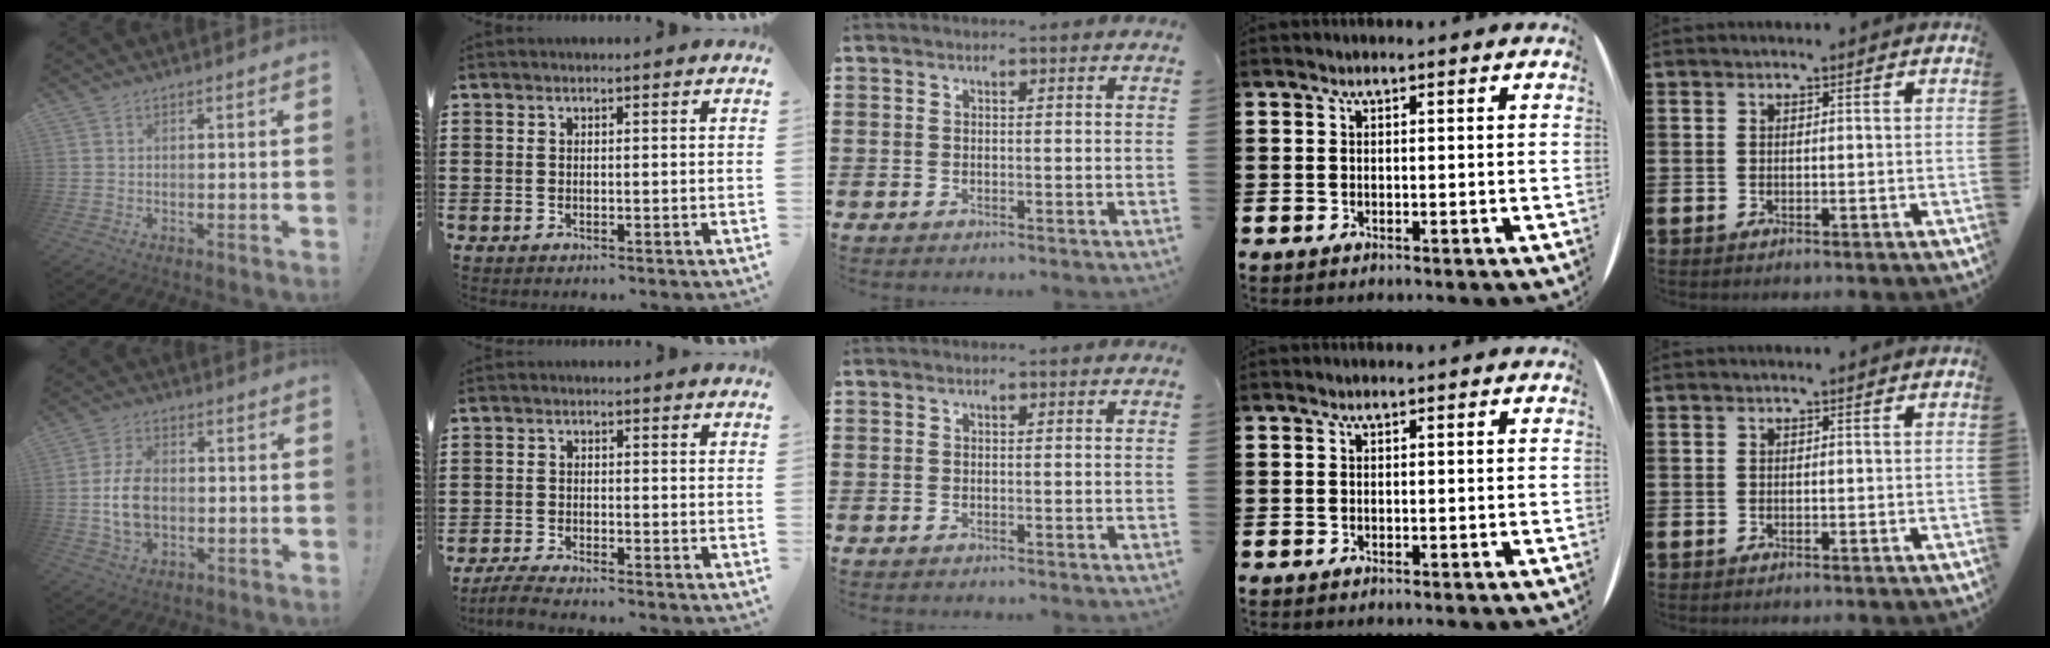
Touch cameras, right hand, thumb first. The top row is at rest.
{"thumb": {"total": 10.7, "force": [-1.1, 7.2, 7.8], "torque": [-0.146, -0.003, -0.020]}, "index": {"total": 2.4, "force": [-2.3, 0.0, 0.5], "torque": [-0.016, 0.000, -0.049]}}